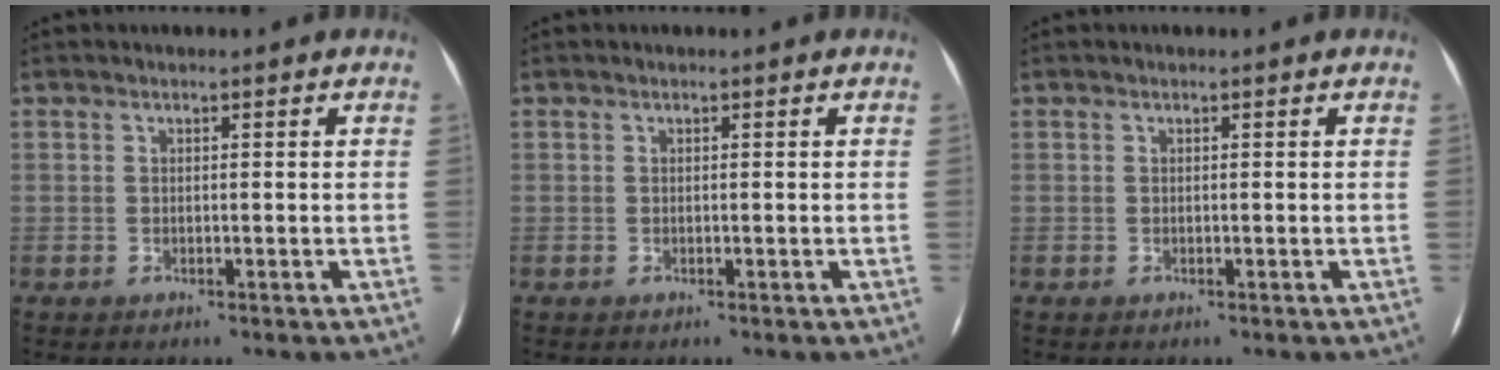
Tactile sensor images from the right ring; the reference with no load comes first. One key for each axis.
{"total": 0.0}
{"total": 0.0}